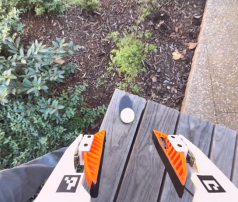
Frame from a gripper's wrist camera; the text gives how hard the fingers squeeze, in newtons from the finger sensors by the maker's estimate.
{"total": 0.0}